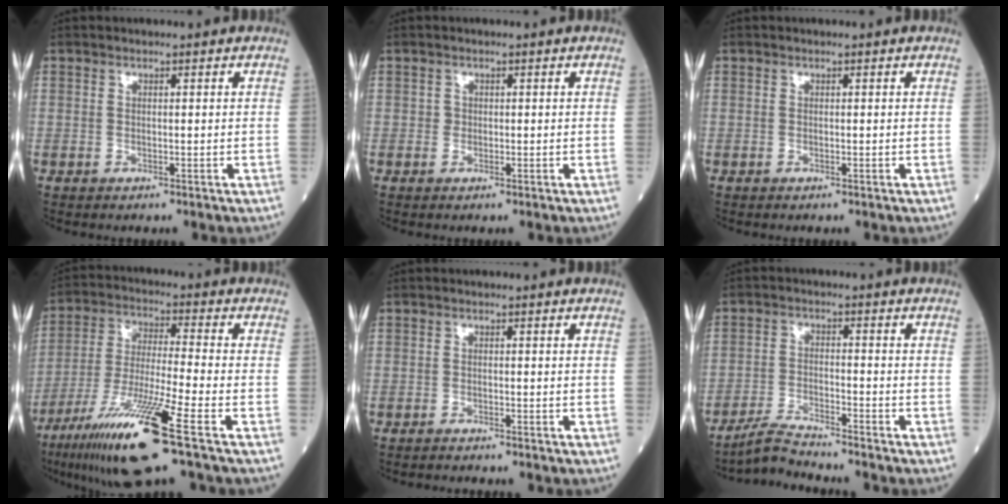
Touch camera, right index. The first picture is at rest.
{"total": 0.7, "force": [0.0, 0.7, 0.1], "torque": [0.001, 0.003, 0.000]}
{"total": 0.0}
{"total": 16.1, "force": [-8.8, -0.3, 13.5], "torque": [-0.277, -0.045, -0.161]}
{"total": 1.1, "force": [-1.1, 0.0, 0.1], "torque": [-0.006, -0.003, -0.013]}
{"total": 4.7, "force": [-4.6, -0.8, 0.6], "torque": [-0.017, -0.017, -0.084]}